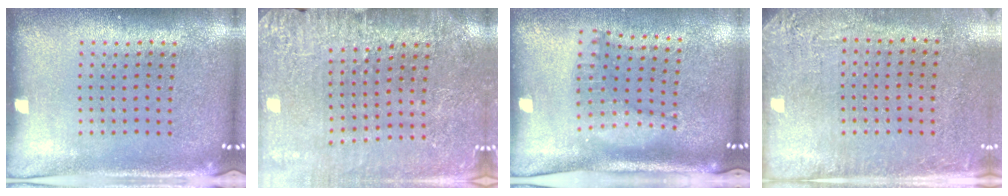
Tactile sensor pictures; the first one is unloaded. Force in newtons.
{"total": 2.9, "press": 2.9, "slide": 0.3}
{"total": 1.4, "press": 1.3, "slide": 0.4}
{"total": 2.7, "press": 2.3, "slide": 1.4}